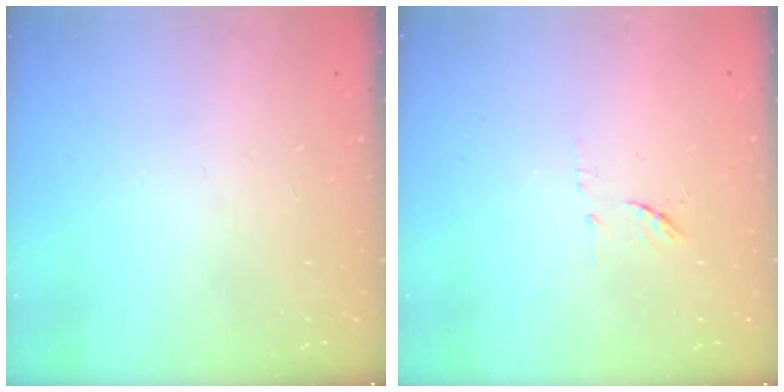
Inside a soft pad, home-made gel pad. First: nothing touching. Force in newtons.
{"total": 6.4, "press": 6.3, "slide": 0.8}